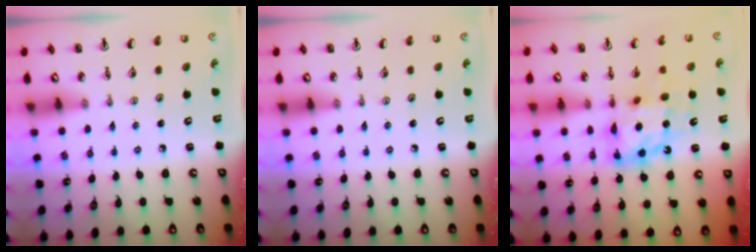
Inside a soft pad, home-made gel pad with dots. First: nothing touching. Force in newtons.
{"total": 0.0}
{"total": 12.7, "press": 12.7, "slide": 1.5}